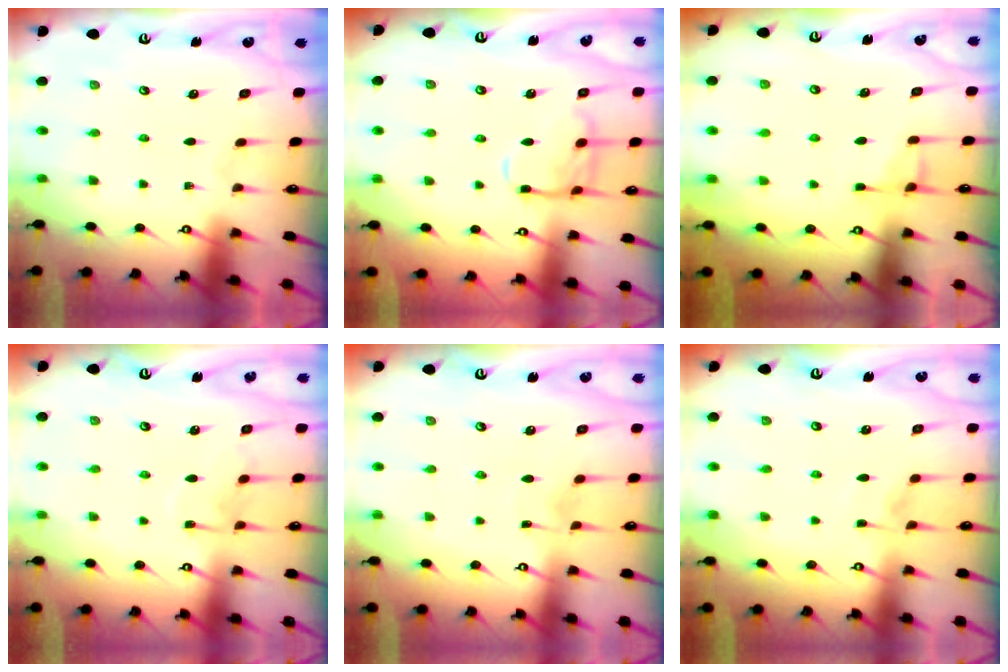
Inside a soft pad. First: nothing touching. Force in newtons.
{"total": 11.1, "press": 11.0, "slide": 0.8}
{"total": 4.5, "press": 4.4, "slide": 0.8}
{"total": 8.8, "press": 8.8, "slide": 0.7}
{"total": 3.4, "press": 3.4, "slide": 0.4}
{"total": 3.9, "press": 3.9, "slide": 0.6}